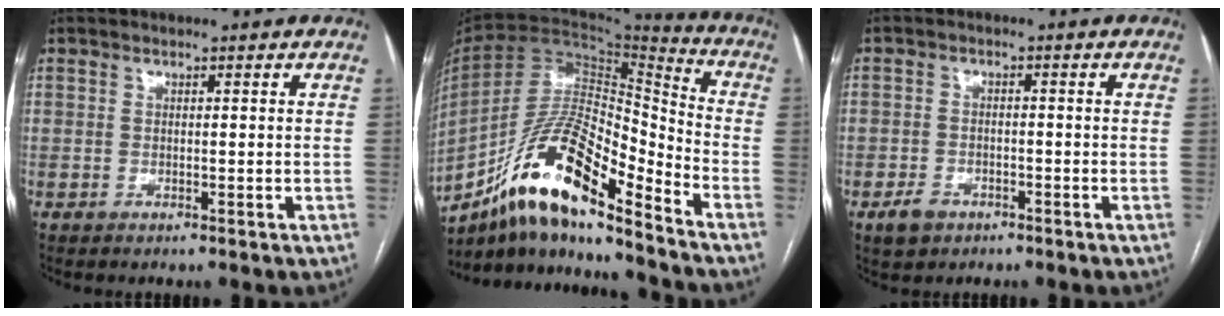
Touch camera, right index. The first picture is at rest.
{"total": 19.1, "force": [-12.6, 3.9, 13.8], "torque": [-0.266, 0.008, -0.225]}
{"total": 3.6, "force": [-2.1, 2.6, 1.3], "torque": [-0.022, 0.005, -0.029]}